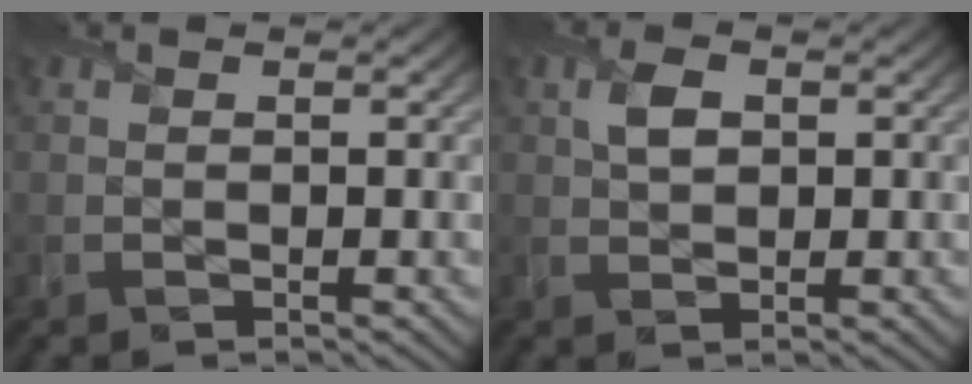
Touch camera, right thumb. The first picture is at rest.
{"total": 2.5, "force": [0.9, 1.6, 1.6], "torque": [-0.035, 0.003, 0.014]}